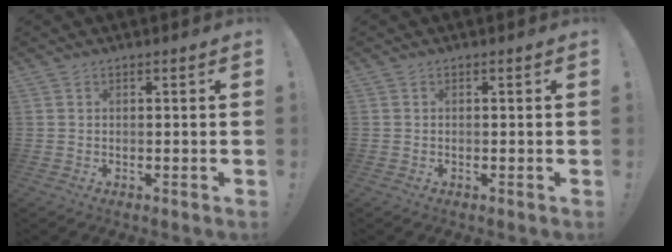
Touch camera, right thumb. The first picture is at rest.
{"total": 0.0}